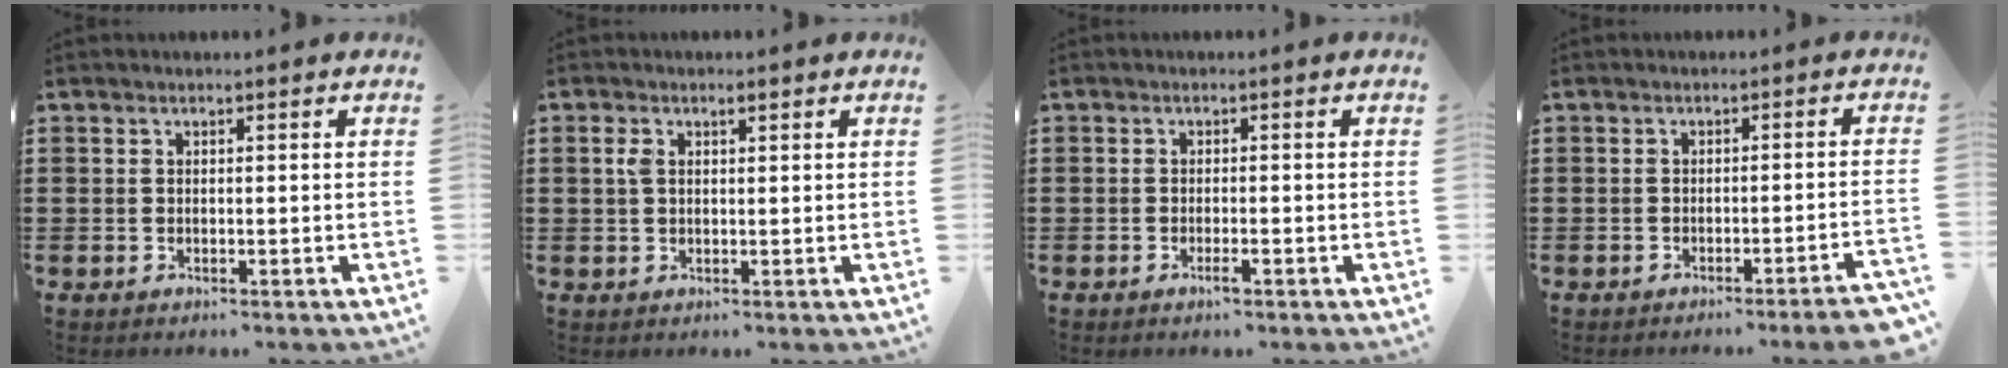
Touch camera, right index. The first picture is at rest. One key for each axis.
{"total": 2.3, "fx": 0.7, "fy": 1.0, "fz": 1.9, "tx": -0.041, "ty": 0.008, "tz": 0.011}
{"total": 1.3, "fx": -0.8, "fy": 0.1, "fz": 1.0, "tx": -0.018, "ty": -0.005, "tz": -0.013}
{"total": 2.7, "fx": -2.1, "fy": -0.5, "fz": 1.6, "tx": -0.027, "ty": -0.008, "tz": -0.041}